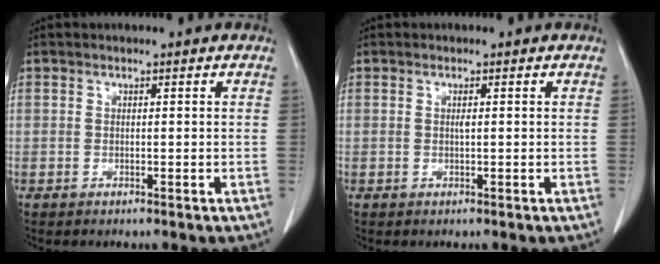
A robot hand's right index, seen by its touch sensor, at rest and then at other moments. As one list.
[{"total": 0.6, "force": [0.1, 0.0, 0.6], "torque": [-0.013, -0.001, 0.001]}]